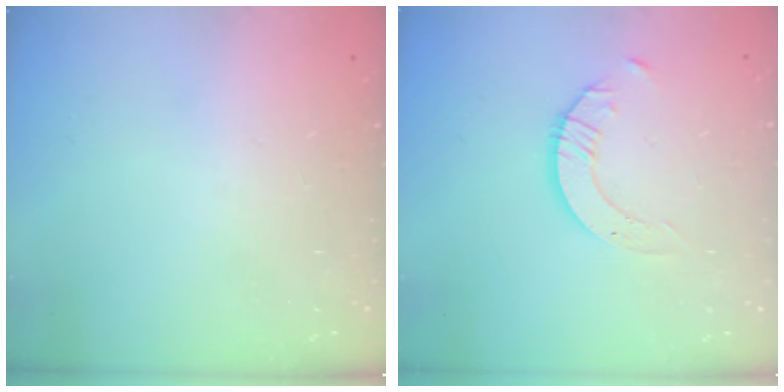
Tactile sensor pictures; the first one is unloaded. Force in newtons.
{"total": 2.1, "press": 2.1, "slide": 0.2}